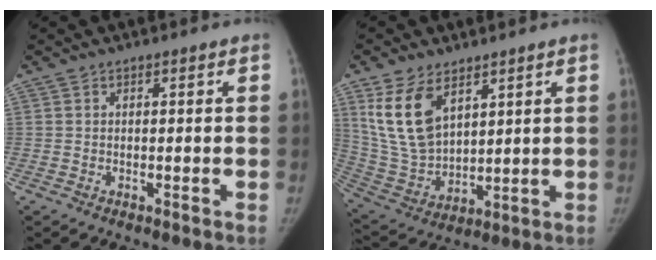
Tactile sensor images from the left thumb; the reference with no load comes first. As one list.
[{"total": 14.0, "force": [7.0, 8.4, 8.8], "torque": [-0.149, -0.031, 0.159]}]